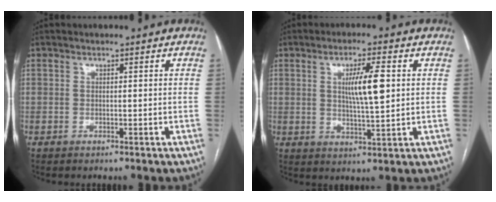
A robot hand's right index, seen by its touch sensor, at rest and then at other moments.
{"total": 7.2, "force": [1.4, 0.8, 7.0], "torque": [-0.120, -0.001, 0.027]}